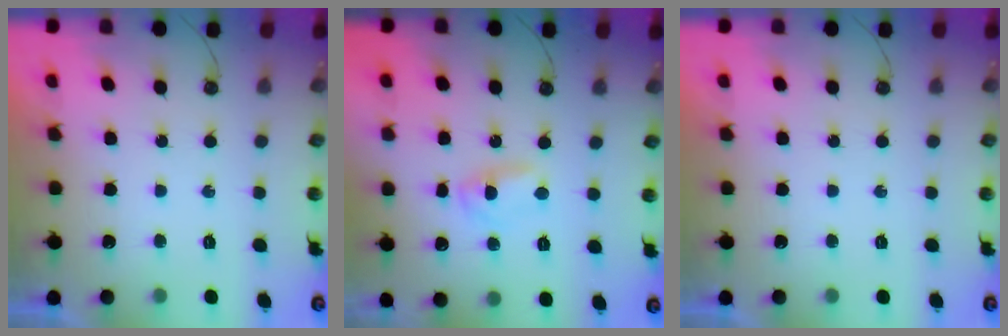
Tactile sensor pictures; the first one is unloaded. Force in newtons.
{"total": 2.9, "press": 2.9, "slide": 0.2}
{"total": 0.0}